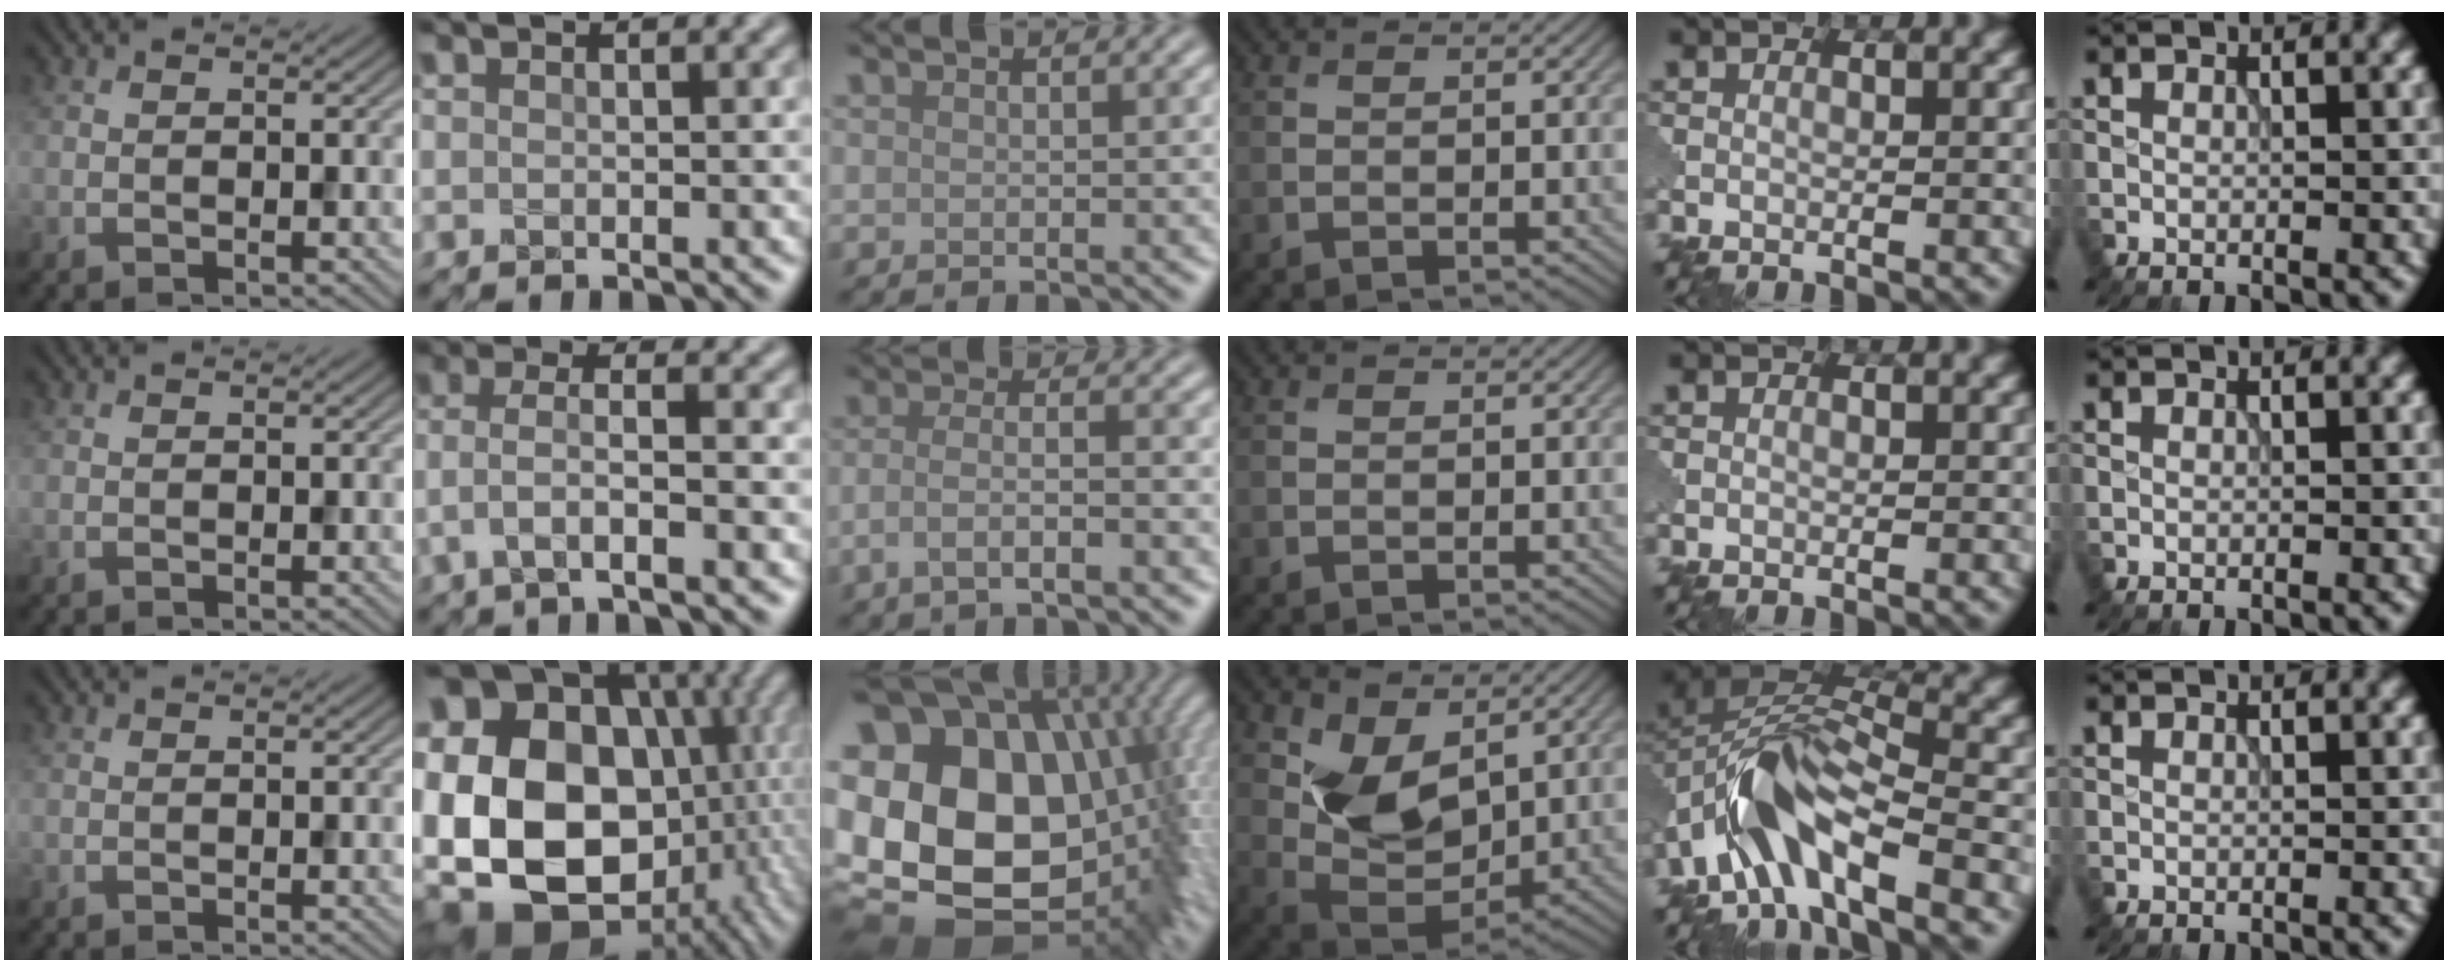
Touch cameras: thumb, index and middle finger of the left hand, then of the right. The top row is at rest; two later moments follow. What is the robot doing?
{"motion": "extract", "object": "pin"}